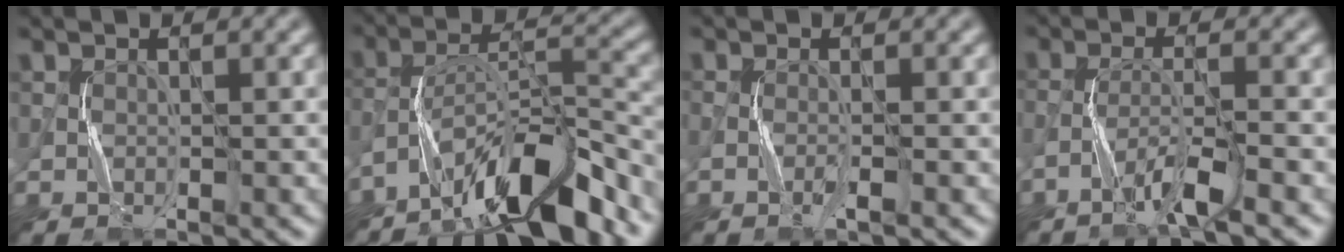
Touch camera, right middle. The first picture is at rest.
{"total": 9.4, "force": [-7.2, 1.8, 5.8], "torque": [-0.097, 0.010, -0.129]}
{"total": 1.2, "force": [-0.6, 0.2, 1.1], "torque": [-0.025, -0.001, -0.015]}
{"total": 3.6, "force": [-2.5, 0.1, 2.5], "torque": [-0.052, 0.006, -0.060]}